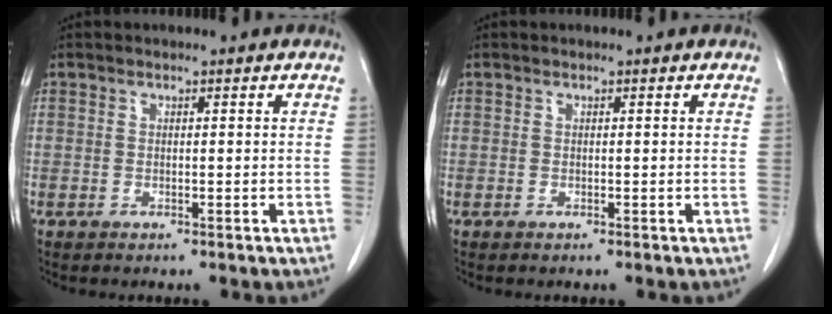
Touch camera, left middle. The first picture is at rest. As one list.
[{"total": 0.0}]